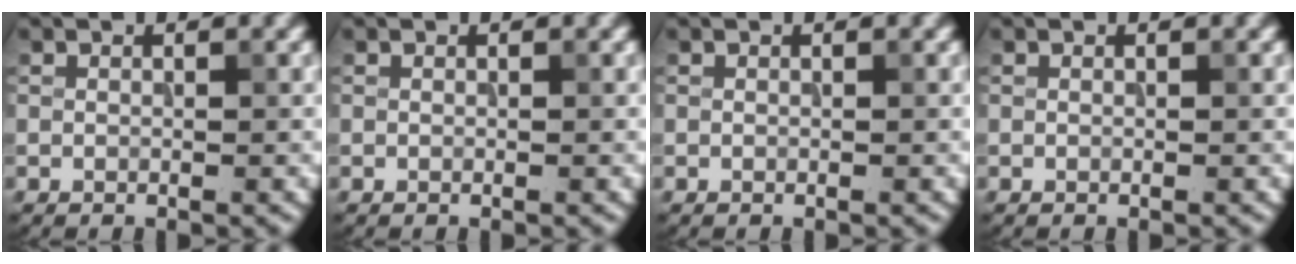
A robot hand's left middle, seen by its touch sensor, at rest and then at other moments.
{"total": 0.0}
{"total": 0.0}
{"total": 0.0}